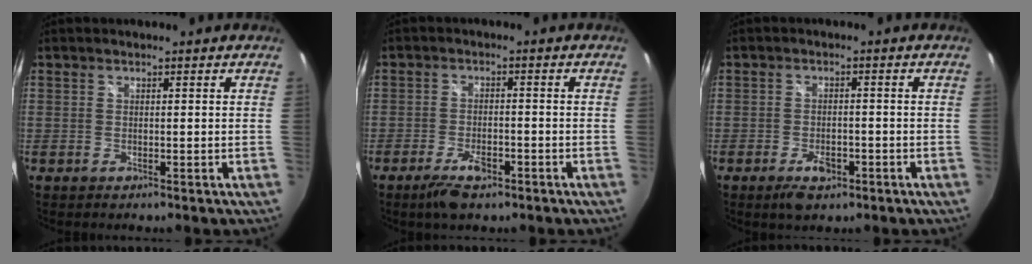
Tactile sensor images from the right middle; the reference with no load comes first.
{"total": 5.8, "force": [-3.9, 2.2, 3.7], "torque": [-0.090, -0.007, -0.067]}
{"total": 4.8, "force": [-2.9, 2.4, 3.0], "torque": [-0.065, -0.003, -0.045]}